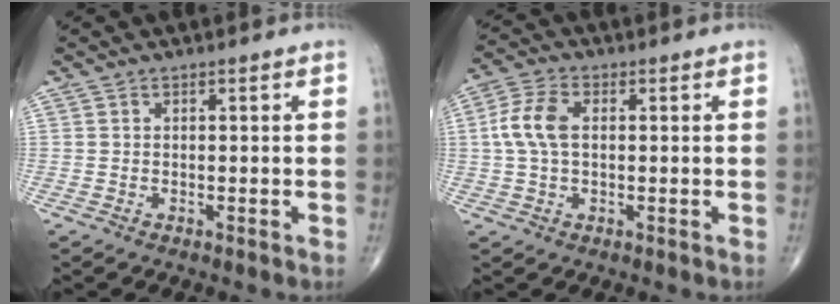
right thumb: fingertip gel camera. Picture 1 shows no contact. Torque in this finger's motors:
{"motor_torque": [-0.10, 0.20, 0.07, -0.07, 0.26]}